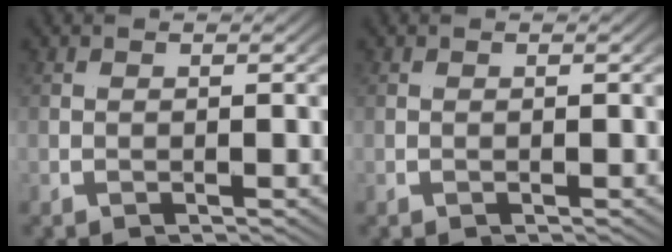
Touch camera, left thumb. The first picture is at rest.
{"total": 0.0}